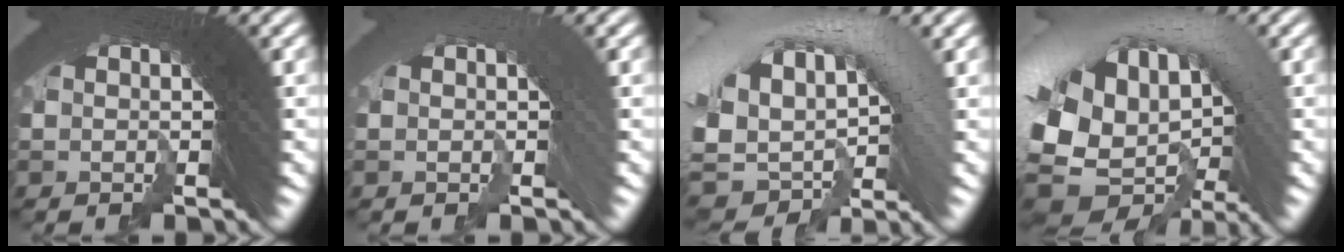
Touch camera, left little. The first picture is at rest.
{"total": 0.8, "force": [-0.6, 0.1, 0.5], "torque": [-0.005, 0.005, -0.008]}
{"total": 9.5, "force": [-0.6, 6.1, 7.2], "torque": [-0.137, 0.016, -0.024]}
{"total": 11.2, "force": [-2.0, 8.2, 7.4], "torque": [-0.161, -0.013, -0.038]}